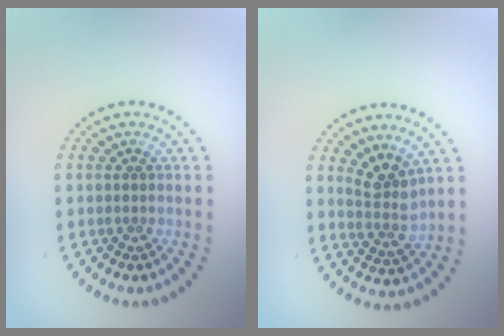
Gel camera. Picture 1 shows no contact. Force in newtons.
{"total": 2.7, "press": 2.0, "slide": 1.7}